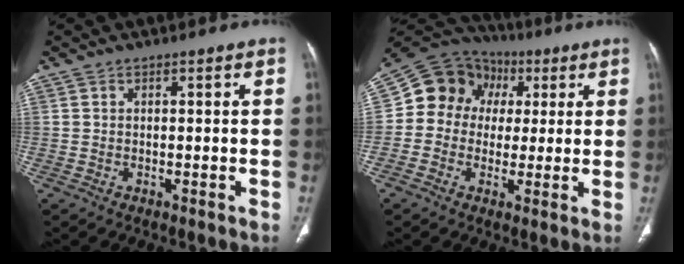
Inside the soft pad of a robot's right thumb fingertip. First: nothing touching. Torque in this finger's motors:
{"motor_torque": [0.33, 1.76, 0.63, -0.74, 0.04]}